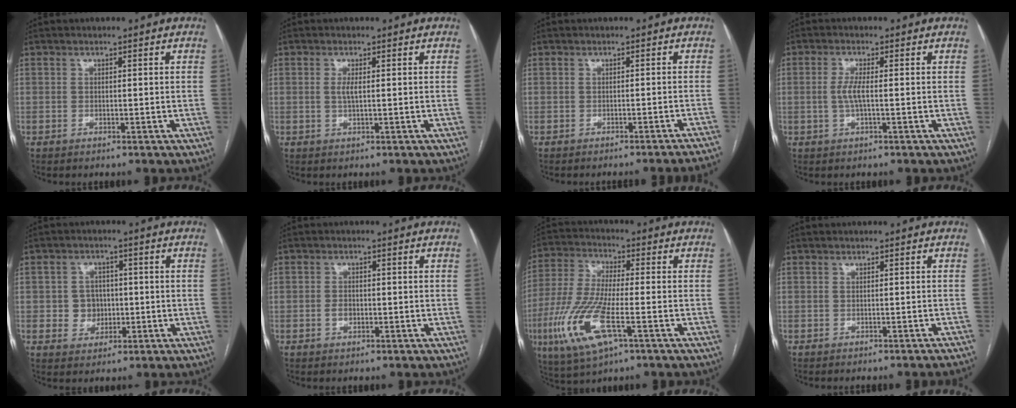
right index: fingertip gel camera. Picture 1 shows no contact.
{"total": 1.6, "force": [0.2, 0.2, 1.6], "torque": [-0.039, 0.000, 0.004]}
{"total": 8.9, "force": [-8.4, -2.2, 1.9], "torque": [0.002, -0.022, -0.091]}
{"total": 2.9, "force": [-0.2, 0.3, 2.9], "torque": [-0.064, -0.001, -0.004]}
{"total": 4.4, "force": [-0.3, 4.2, 1.3], "torque": [-0.015, 0.012, 0.001]}
{"total": 1.7, "force": [-0.5, 1.2, 1.1], "torque": [-0.020, 0.004, -0.006]}
{"total": 13.7, "force": [-4.9, 3.0, 12.4], "torque": [-0.276, -0.021, -0.091]}
{"total": 3.7, "force": [-3.3, -1.1, 1.2], "torque": [-0.004, -0.007, -0.037]}